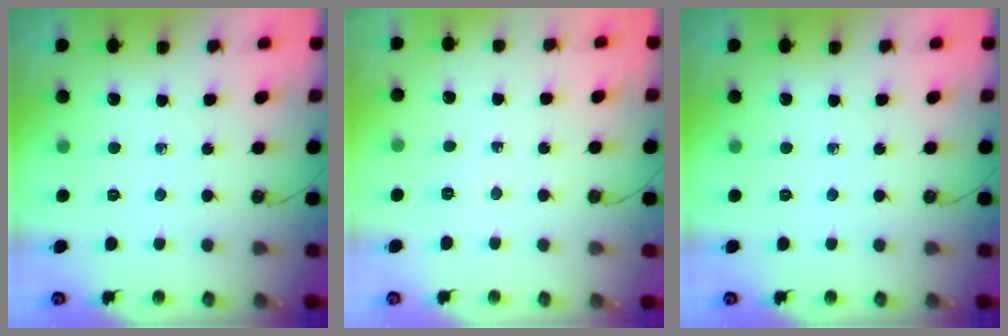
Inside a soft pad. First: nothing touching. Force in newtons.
{"total": 17.7, "press": 5.5, "slide": 16.8}
{"total": 0.0}